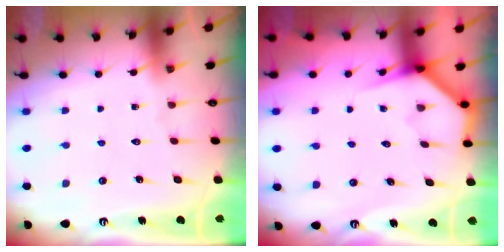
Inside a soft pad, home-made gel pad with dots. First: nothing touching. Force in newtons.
{"total": 3.8, "press": 3.8, "slide": 0.2}